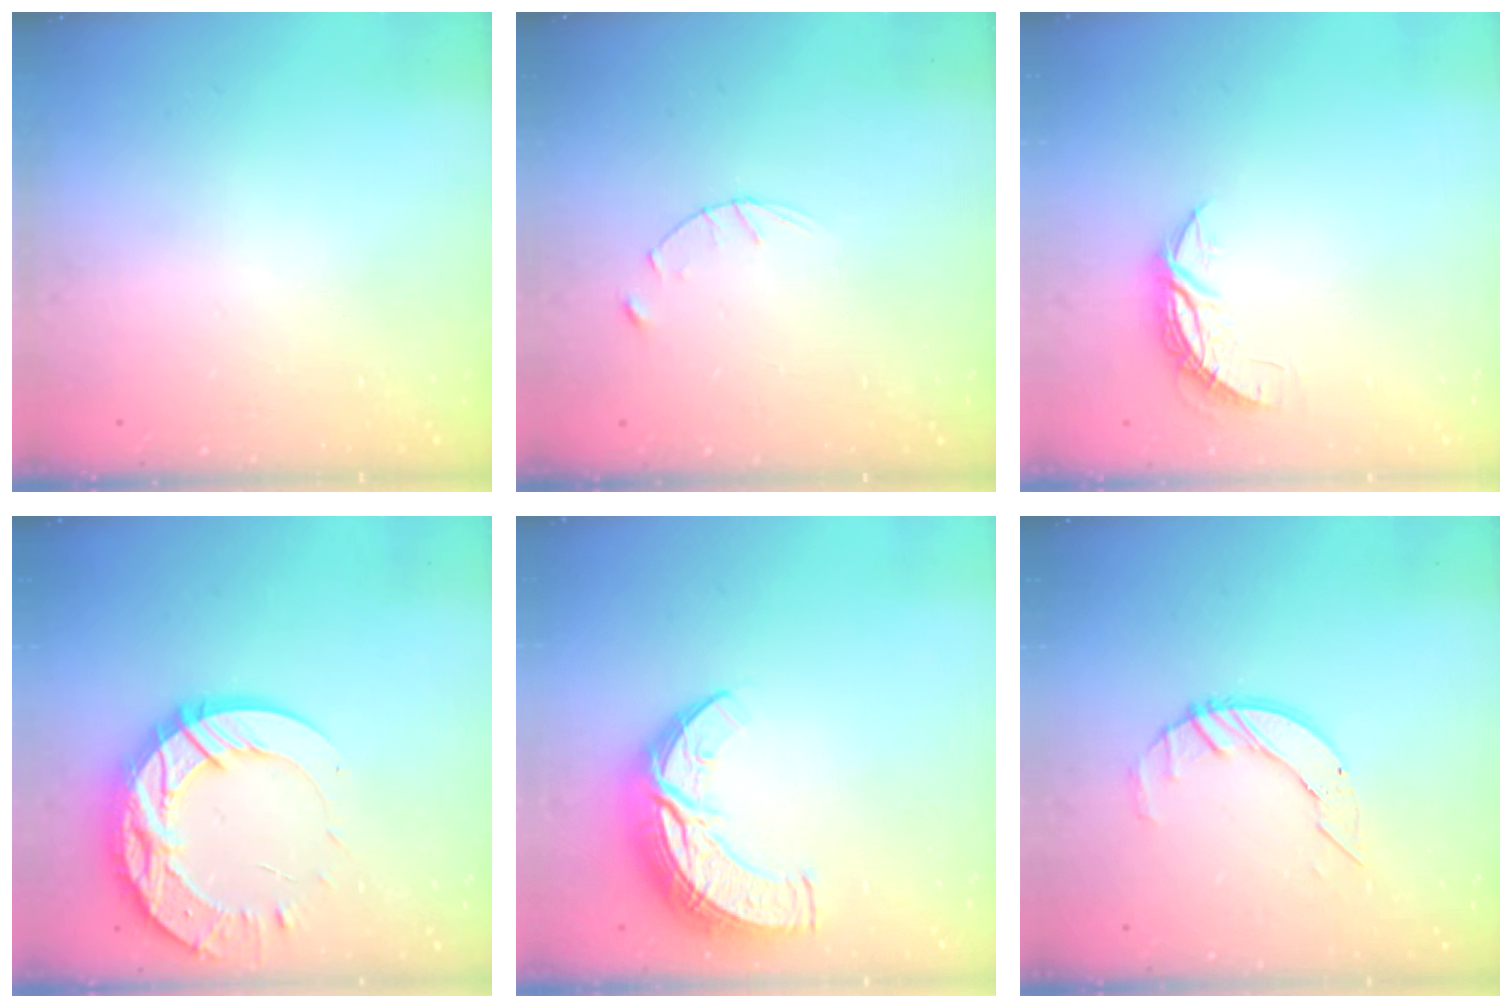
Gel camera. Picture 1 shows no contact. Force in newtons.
{"total": 2.8, "press": 2.8, "slide": 0.4}
{"total": 5.2, "press": 5.2, "slide": 0.3}
{"total": 18.0, "press": 17.9, "slide": 1.6}
{"total": 10.9, "press": 10.9, "slide": 0.8}
{"total": 5.7, "press": 5.7, "slide": 0.6}